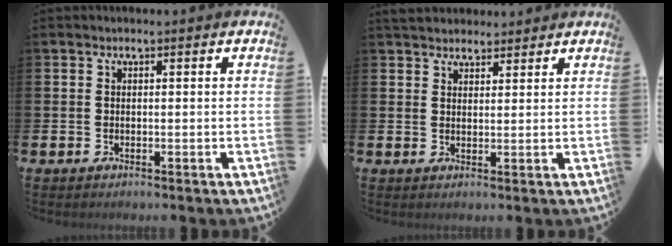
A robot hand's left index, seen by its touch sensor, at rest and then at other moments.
{"total": 3.6, "force": [3.4, 1.2, 0.3], "torque": [-0.005, -0.011, 0.062]}